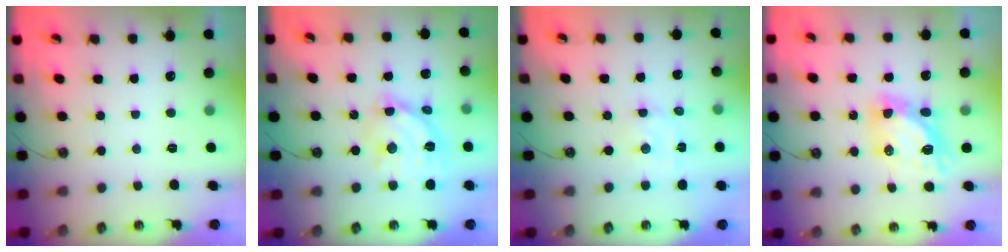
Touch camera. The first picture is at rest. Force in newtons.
{"total": 14.2, "press": 14.1, "slide": 1.2}
{"total": 3.0, "press": 3.0, "slide": 0.3}
{"total": 10.4, "press": 10.3, "slide": 1.0}